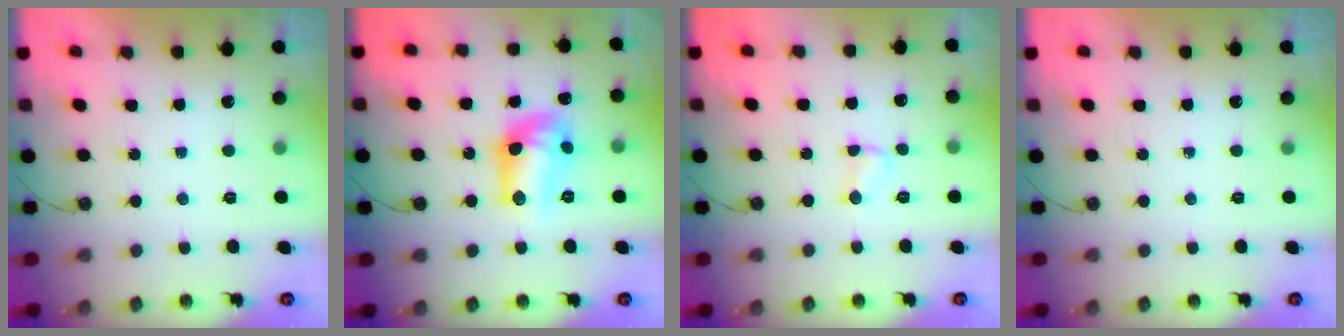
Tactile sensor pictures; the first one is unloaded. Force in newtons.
{"total": 12.2, "press": 12.2, "slide": 0.5}
{"total": 3.7, "press": 3.7, "slide": 0.4}
{"total": 0.0}